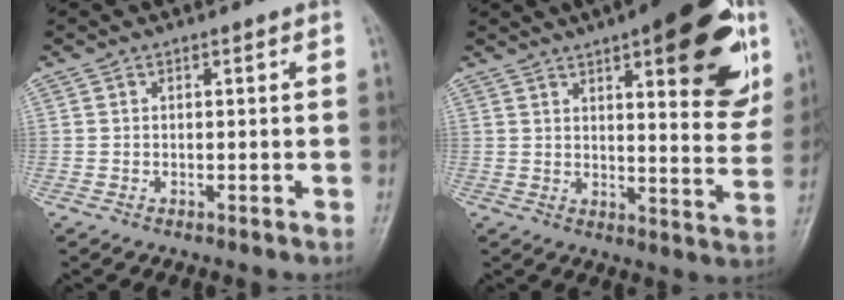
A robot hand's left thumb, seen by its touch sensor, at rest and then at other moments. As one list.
[{"total": 21.7, "force": [10.2, 7.3, 17.8], "torque": [-0.194, -0.030, 0.133]}]